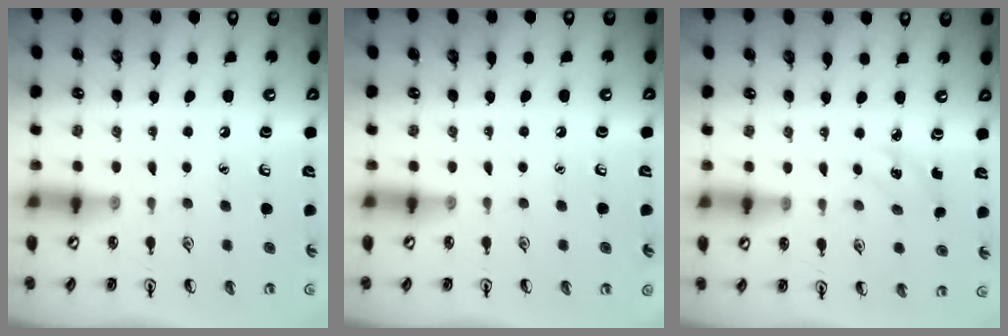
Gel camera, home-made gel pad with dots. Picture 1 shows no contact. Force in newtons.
{"total": 0.0}
{"total": 2.4, "press": 2.2, "slide": 0.8}